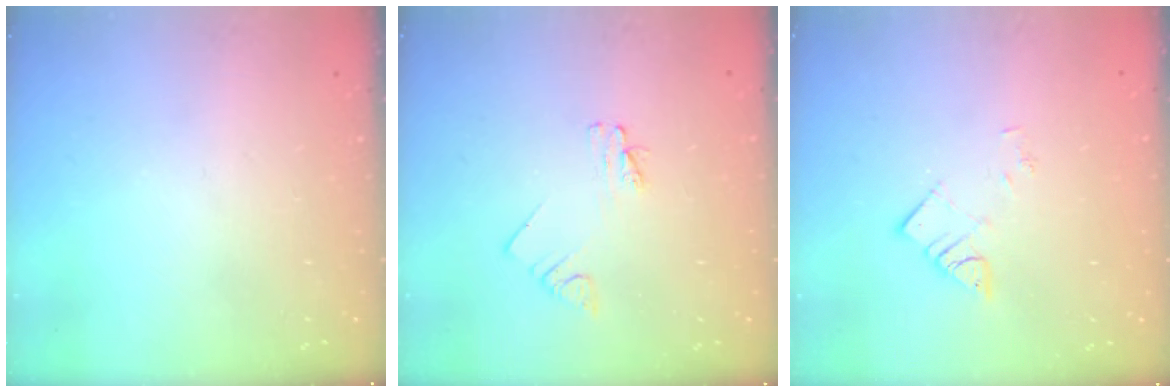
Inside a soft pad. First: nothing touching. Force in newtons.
{"total": 2.9, "press": 2.9, "slide": 0.3}
{"total": 4.2, "press": 4.2, "slide": 0.1}